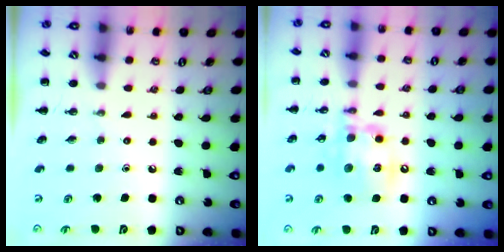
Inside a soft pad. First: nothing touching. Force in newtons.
{"total": 14.9, "press": 14.7, "slide": 2.6}